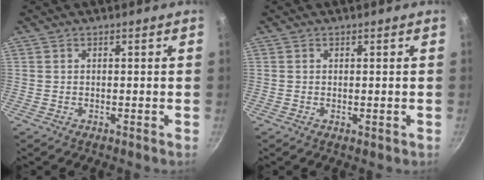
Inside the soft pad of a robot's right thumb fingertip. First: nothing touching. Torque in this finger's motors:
{"motor_torque": [-0.36, -0.15, -0.17, -0.18, 0.00]}